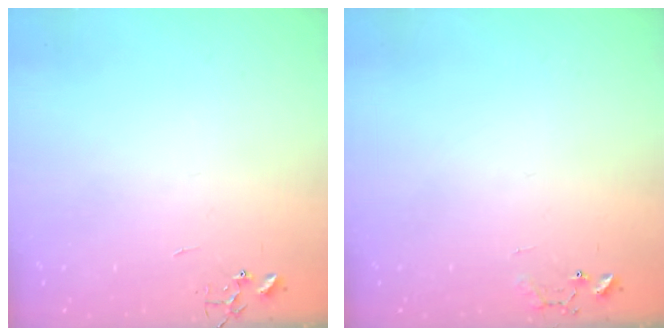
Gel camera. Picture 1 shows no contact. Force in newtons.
{"total": 7.4, "press": 7.4, "slide": 0.6}